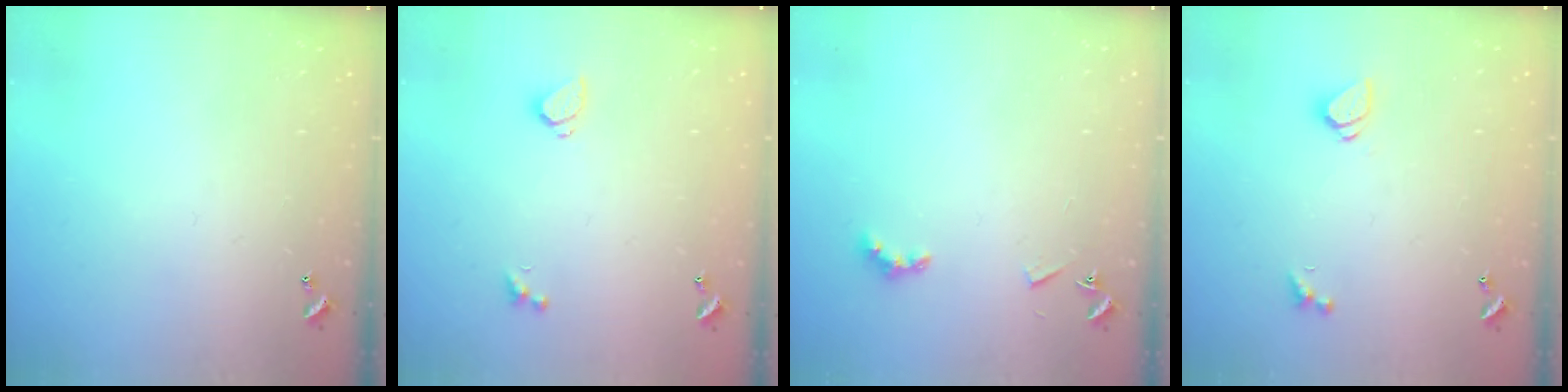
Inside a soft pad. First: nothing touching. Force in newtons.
{"total": 0.8, "press": 0.6, "slide": 0.4}
{"total": 4.0, "press": 3.9, "slide": 0.7}
{"total": 1.3, "press": 1.2, "slide": 0.4}